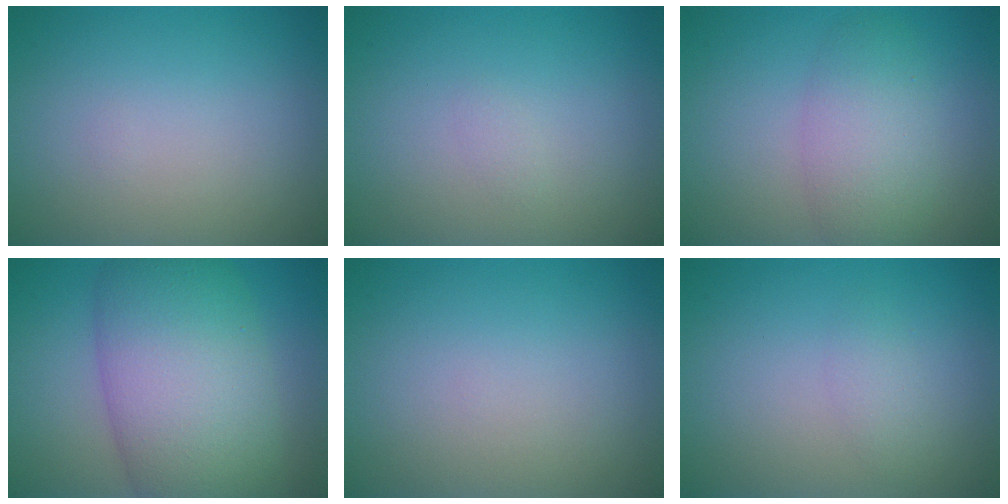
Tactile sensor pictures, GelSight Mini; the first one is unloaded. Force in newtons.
{"total": 0.5, "press": 0.5, "slide": 0.1}
{"total": 4.2, "press": 4.2, "slide": 0.1}
{"total": 11.6, "press": 11.6, "slide": 0.8}
{"total": 0.0}
{"total": 1.1, "press": 1.1, "slide": 0.1}